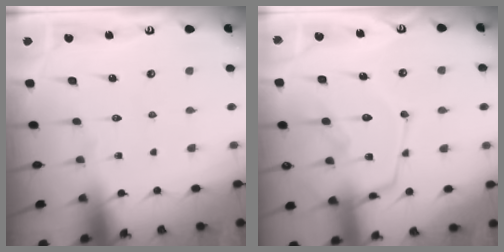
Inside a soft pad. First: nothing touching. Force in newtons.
{"total": 15.6, "press": 15.6, "slide": 1.2}